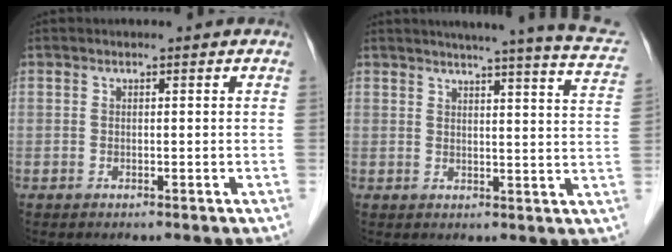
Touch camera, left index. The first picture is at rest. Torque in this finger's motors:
{"motor_torque": [0.45, -0.84, 0.09, 0.04]}